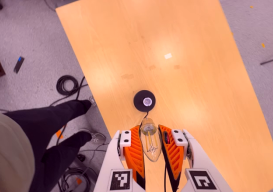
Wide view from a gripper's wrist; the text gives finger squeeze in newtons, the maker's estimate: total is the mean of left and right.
{"total": 20.1, "left": 22.2, "right": 17.9}